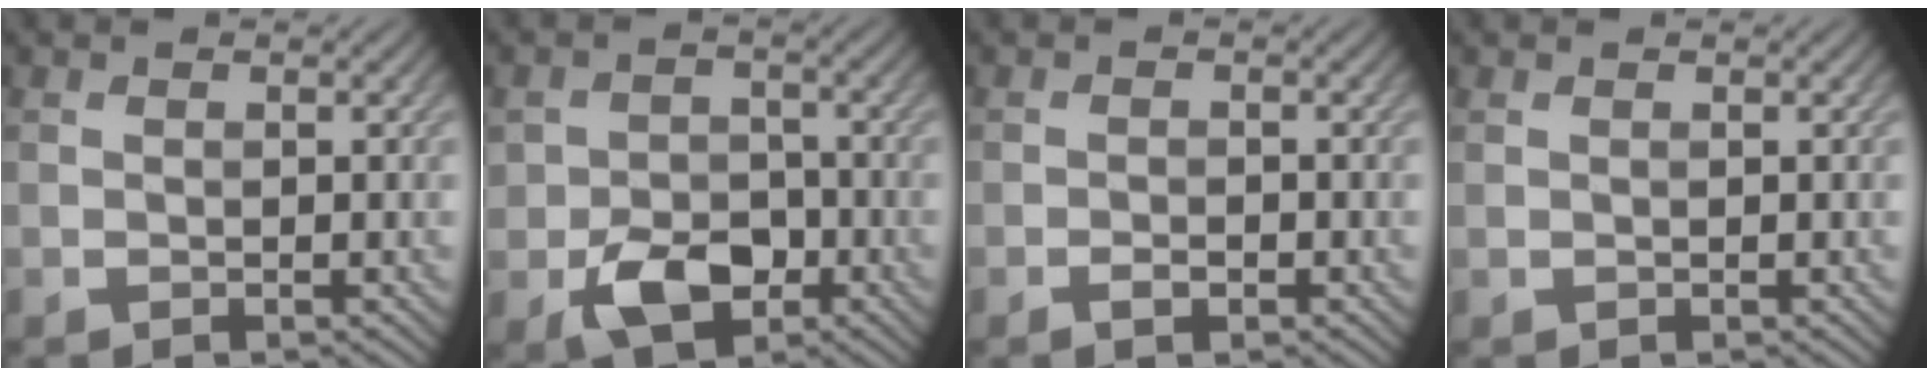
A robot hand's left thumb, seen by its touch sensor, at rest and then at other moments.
{"total": 6.4, "force": [-2.8, 4.4, 3.6], "torque": [-0.065, -0.010, -0.053]}
{"total": 1.6, "force": [-1.0, 0.6, 1.1], "torque": [-0.019, 0.001, -0.019]}
{"total": 0.0}